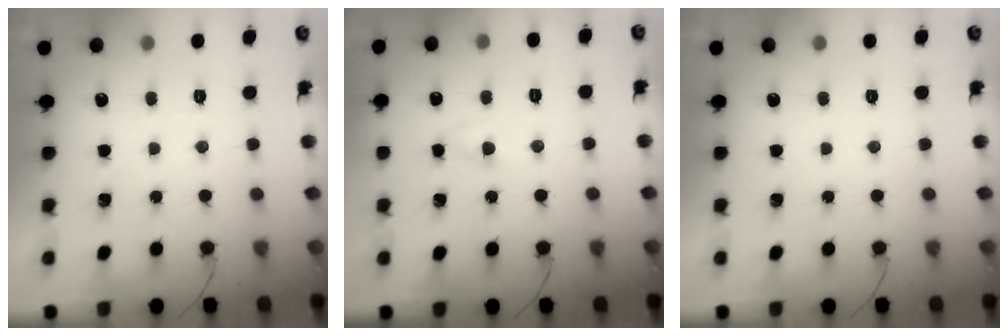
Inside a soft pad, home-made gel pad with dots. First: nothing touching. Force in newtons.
{"total": 3.7, "press": 3.5, "slide": 1.3}
{"total": 0.0}